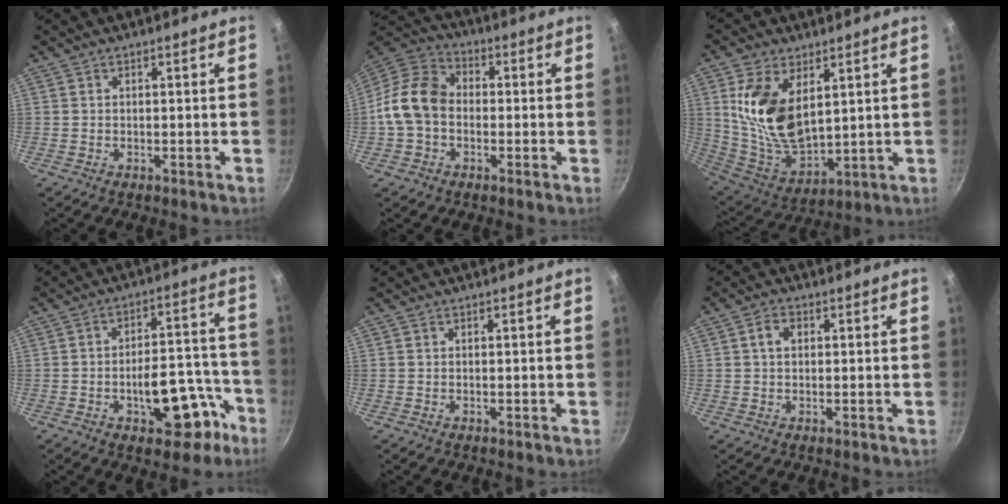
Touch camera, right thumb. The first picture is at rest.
{"total": 11.7, "force": [-1.3, 8.9, 7.5], "torque": [-0.115, 0.032, -0.046]}
{"total": 16.1, "force": [4.8, 9.1, 12.3], "torque": [-0.223, -0.040, 0.108]}
{"total": 14.5, "force": [-6.6, 7.4, 10.6], "torque": [-0.087, 0.062, -0.083]}
{"total": 0.0}
{"total": 3.0, "force": [0.6, 2.2, 2.0], "torque": [-0.028, 0.005, 0.006]}